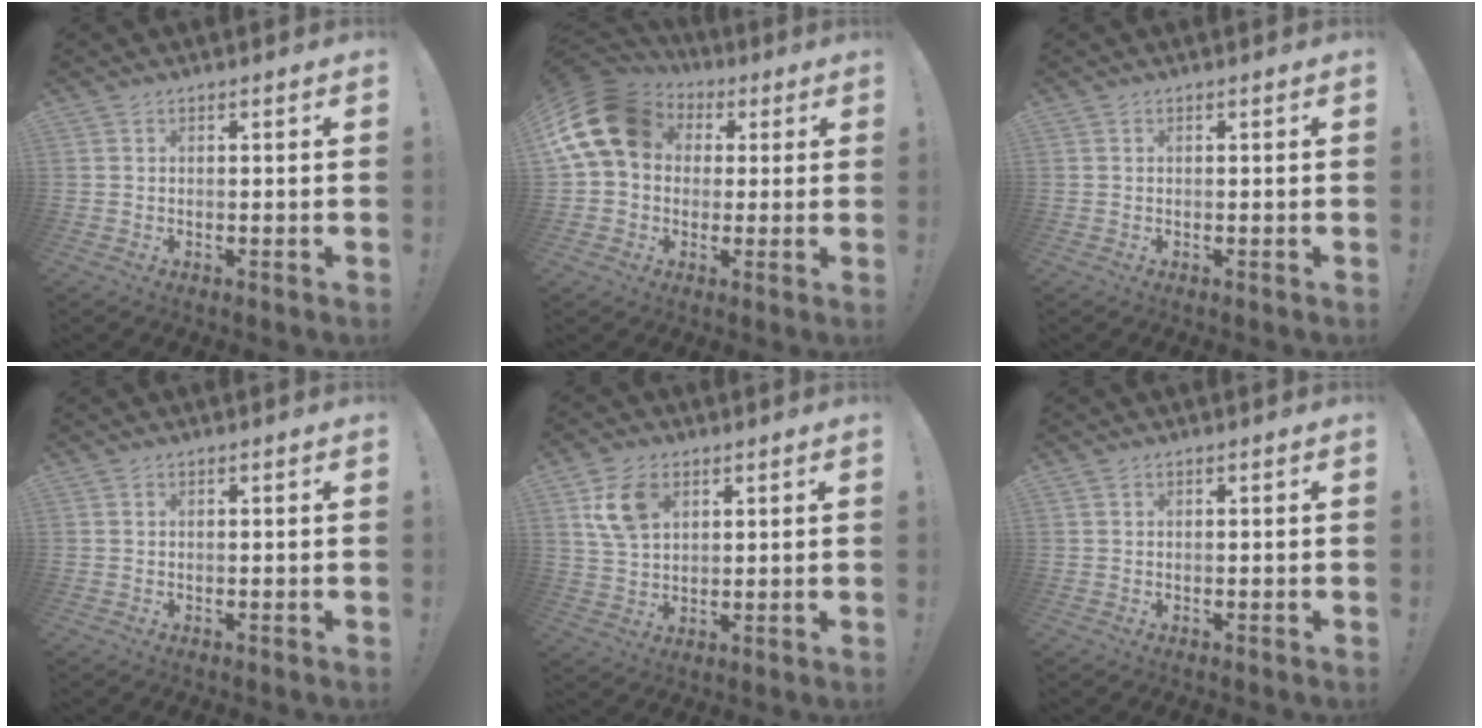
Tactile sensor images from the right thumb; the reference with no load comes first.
{"total": 17.2, "force": [4.5, 12.8, 10.6], "torque": [-0.196, -0.006, 0.087]}
{"total": 0.0}
{"total": 0.0}
{"total": 9.7, "force": [4.2, 6.5, 5.9], "torque": [-0.098, 0.002, 0.084]}
{"total": 0.0}